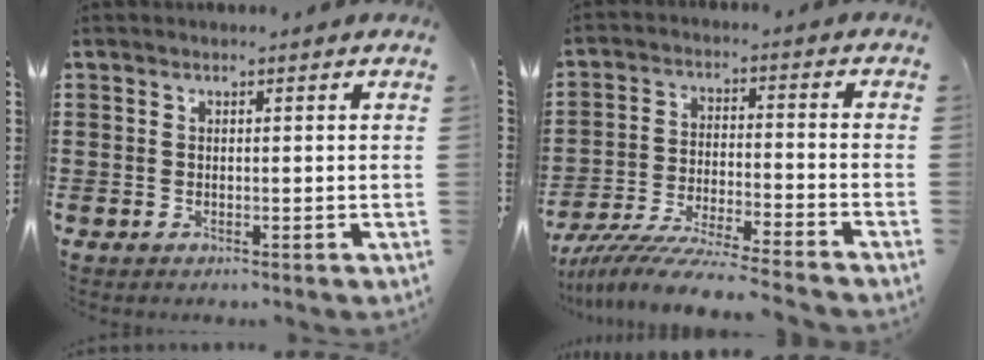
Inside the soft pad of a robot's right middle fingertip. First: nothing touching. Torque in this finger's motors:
{"motor_torque": [0.50, -0.06, 0.80, 0.21]}